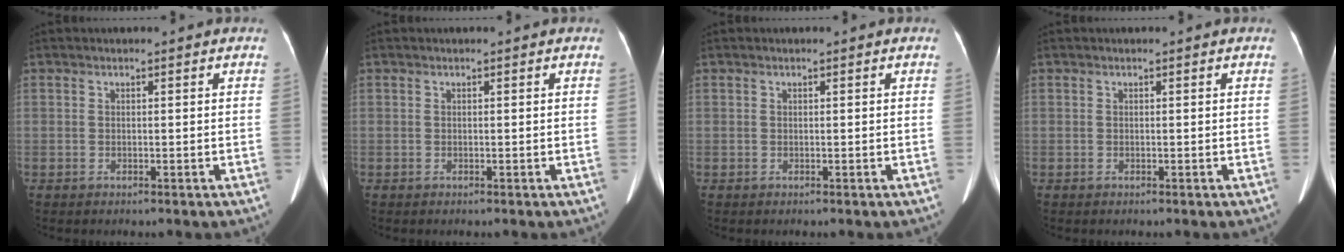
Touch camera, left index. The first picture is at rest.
{"total": 0.0}
{"total": 0.0}
{"total": 0.0}